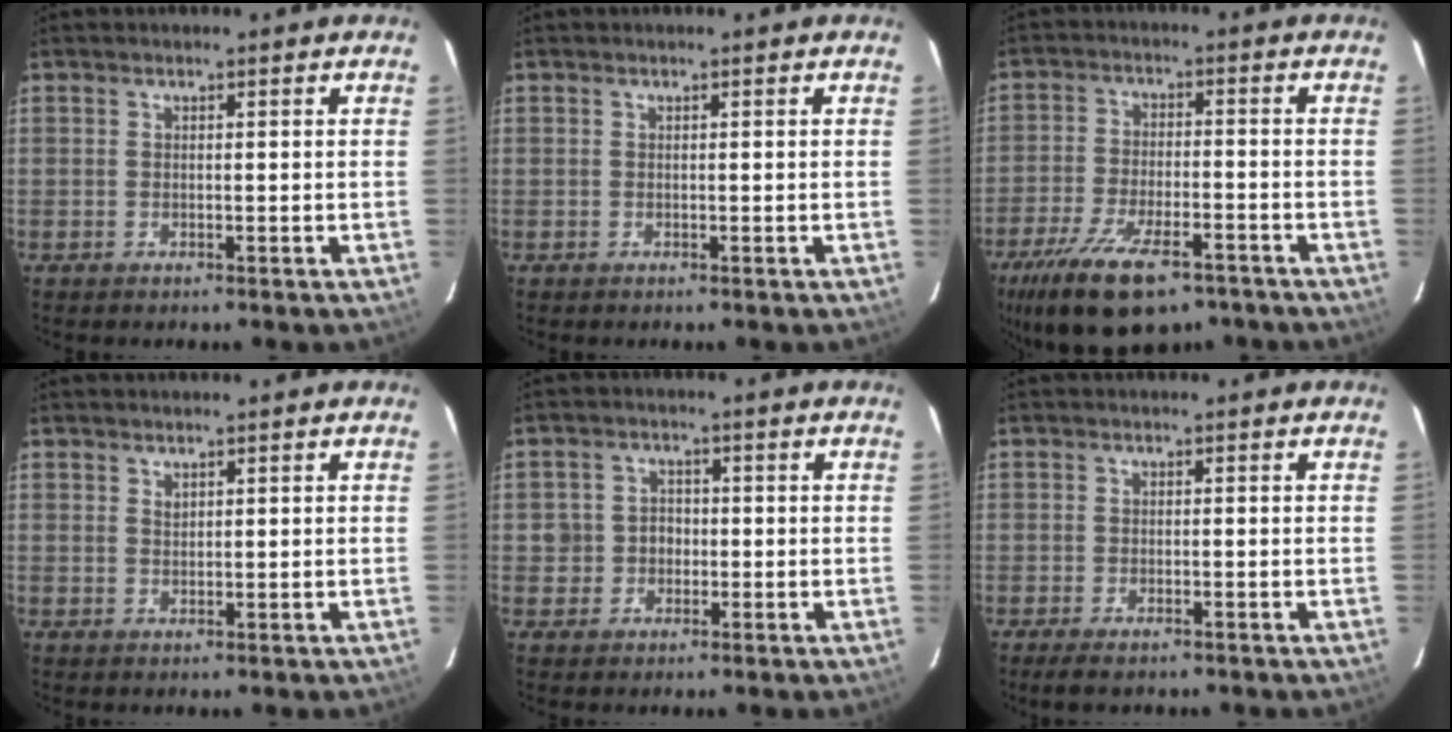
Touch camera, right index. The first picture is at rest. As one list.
[{"total": 0.0}, {"total": 17.8, "force": [-12.0, 7.1, 11.1], "torque": [-0.234, -0.037, -0.197]}, {"total": 0.9, "force": [0.7, 0.5, 0.2], "torque": [-0.002, 0.002, 0.014]}, {"total": 4.1, "force": [-0.9, 3.9, 0.7], "torque": [-0.009, 0.017, -0.013]}, {"total": 3.7, "force": [-2.8, 1.1, 2.1], "torque": [-0.049, -0.015, -0.048]}]